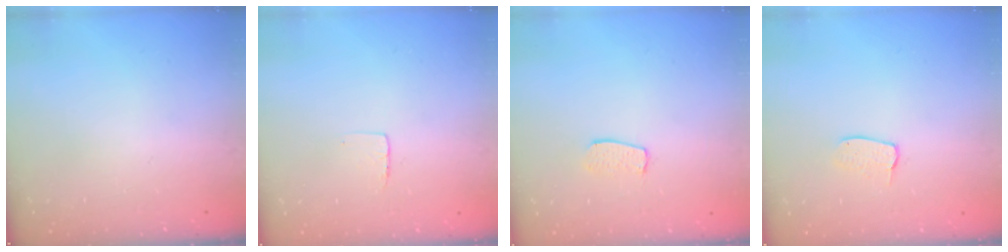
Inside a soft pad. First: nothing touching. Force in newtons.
{"total": 3.5, "press": 3.5, "slide": 0.3}
{"total": 5.9, "press": 5.9, "slide": 0.3}
{"total": 4.8, "press": 4.8, "slide": 0.3}